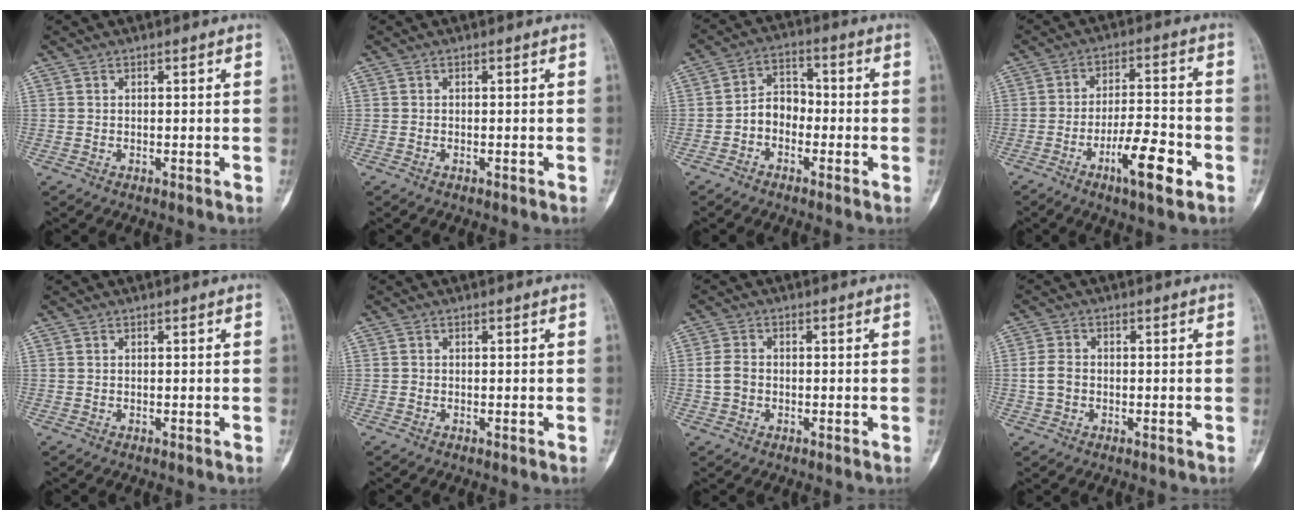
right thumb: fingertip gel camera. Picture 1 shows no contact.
{"total": 0.0}
{"total": 5.8, "force": [-1.9, 4.4, 3.2], "torque": [-0.028, 0.032, -0.049]}
{"total": 10.6, "force": [-4.9, 2.8, 8.9], "torque": [-0.148, 0.025, -0.080]}
{"total": 0.0}
{"total": 0.0}
{"total": 3.3, "force": [-0.5, 2.6, 1.9], "torque": [-0.035, 0.011, -0.012]}
{"total": 3.6, "force": [-0.5, 2.9, 2.2], "torque": [-0.041, 0.011, -0.012]}